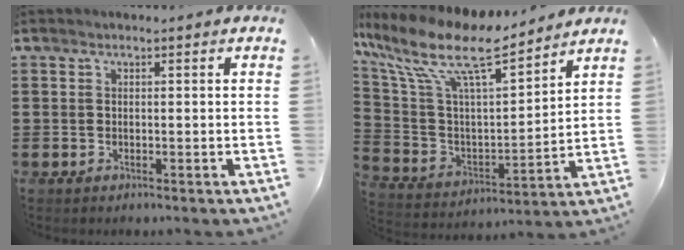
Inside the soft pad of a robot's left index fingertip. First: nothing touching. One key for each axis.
{"total": 13.1, "fx": 9.2, "fy": 3.1, "fz": 8.8, "tx": -0.208, "ty": -0.051, "tz": 0.154}